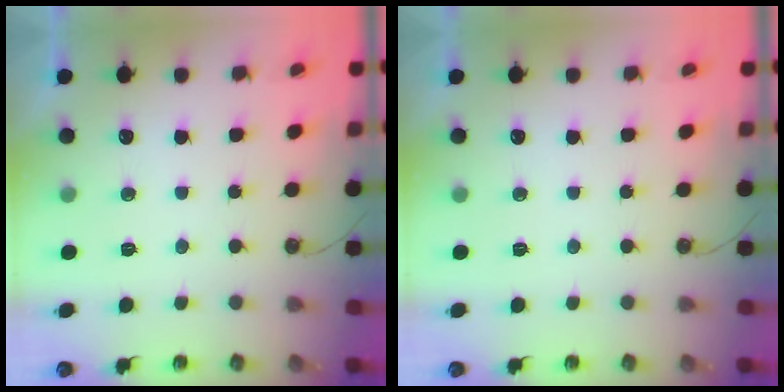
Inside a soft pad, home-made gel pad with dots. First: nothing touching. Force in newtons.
{"total": 0.0}